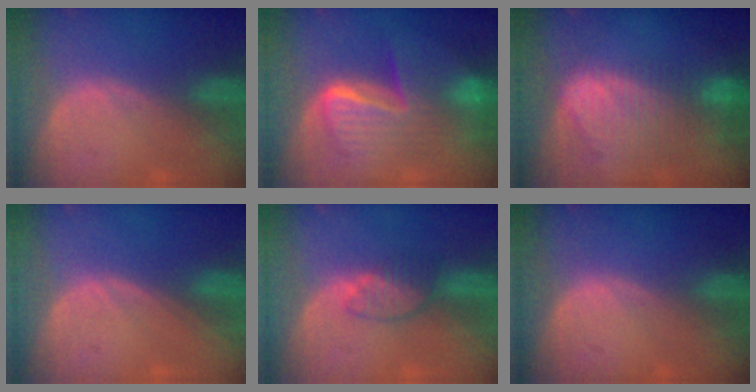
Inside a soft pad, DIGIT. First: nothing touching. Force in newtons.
{"total": 10.5, "press": 10.4, "slide": 0.9}
{"total": 10.1, "press": 8.5, "slide": 5.4}
{"total": 0.0}
{"total": 3.4, "press": 3.4, "slide": 0.5}
{"total": 0.0}